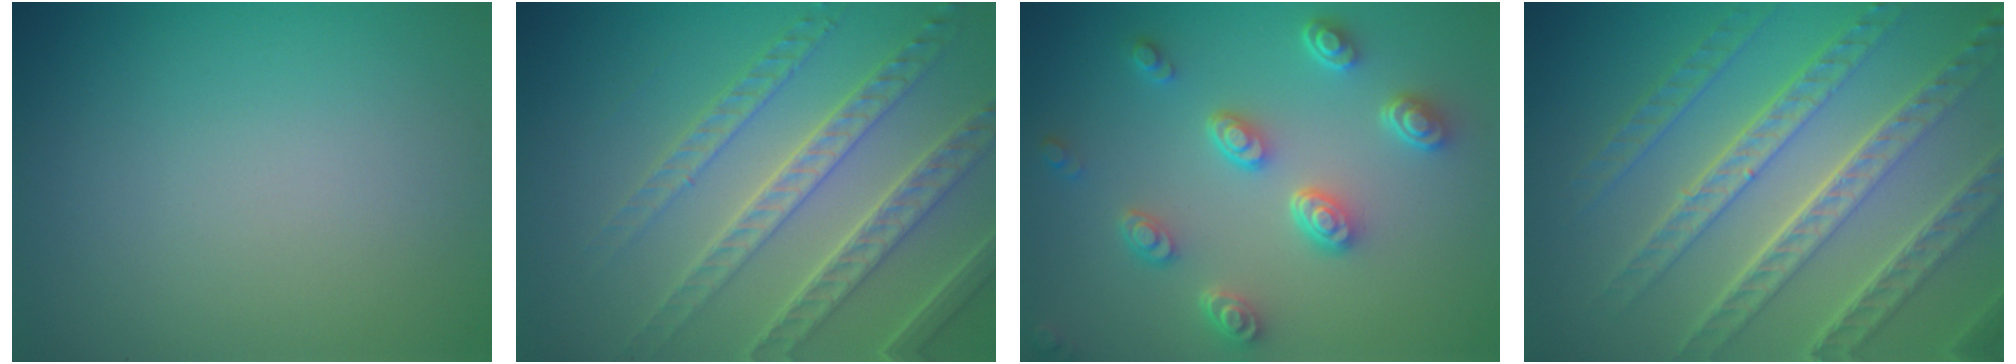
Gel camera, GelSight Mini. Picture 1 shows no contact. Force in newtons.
{"total": 5.2, "press": 4.6, "slide": 2.4}
{"total": 4.5, "press": 3.5, "slide": 2.8}
{"total": 7.8, "press": 5.7, "slide": 5.4}